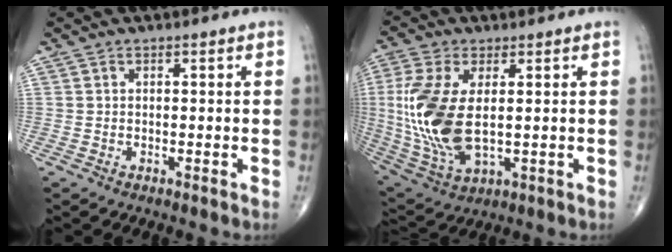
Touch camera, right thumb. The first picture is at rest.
{"total": 16.5, "force": [0.6, 8.2, 14.3], "torque": [-0.332, -0.013, 0.025]}